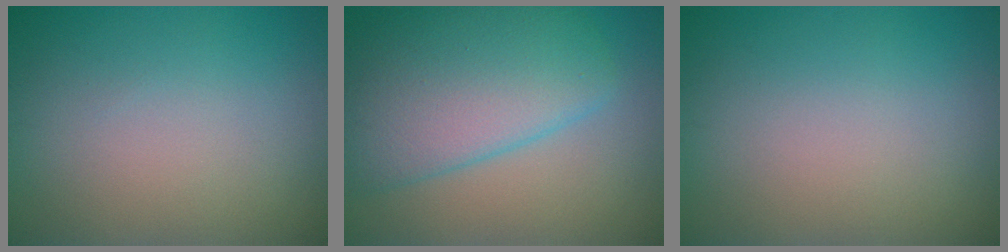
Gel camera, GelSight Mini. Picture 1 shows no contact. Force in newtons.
{"total": 7.9, "press": 7.9, "slide": 0.3}
{"total": 0.0}